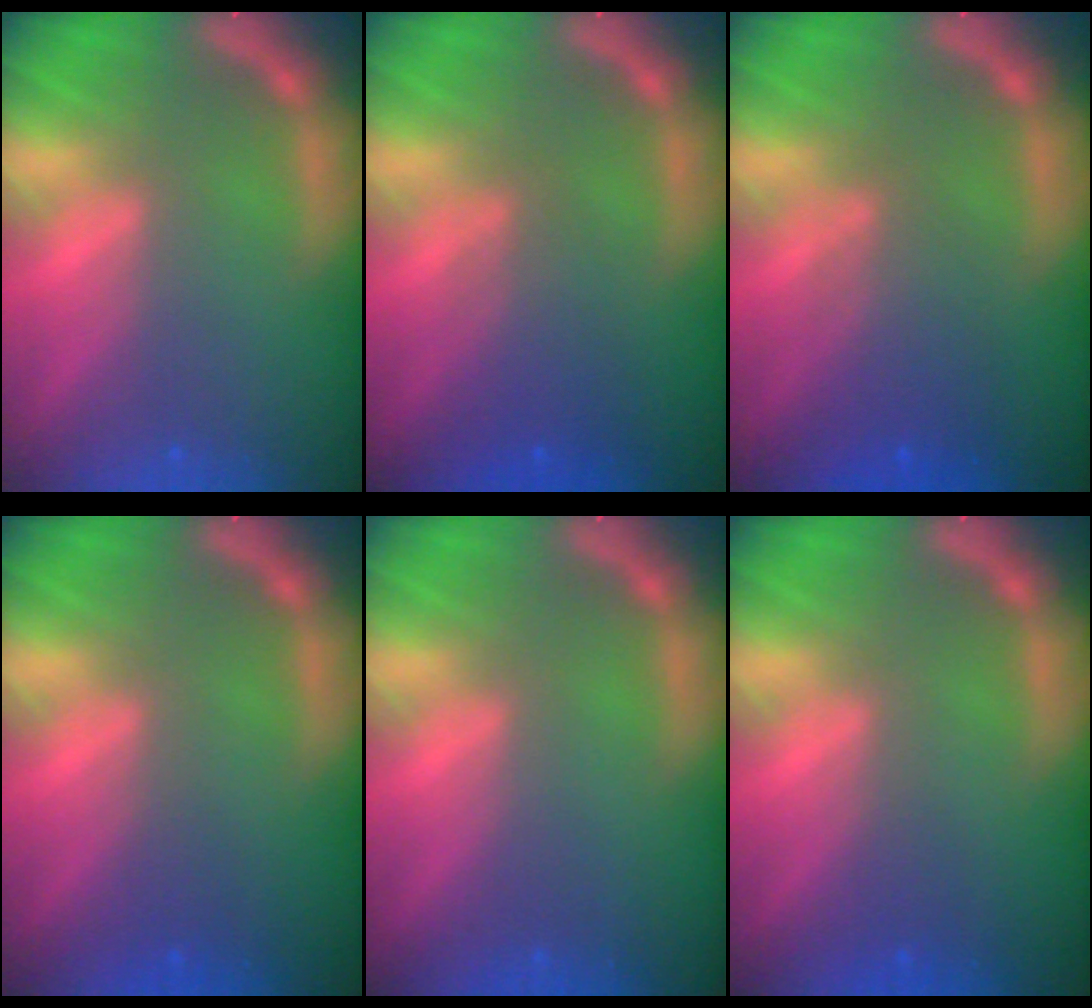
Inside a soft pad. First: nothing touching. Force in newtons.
{"total": 3.6}
{"total": 4.1}
{"total": 0.9}
{"total": 0.0}
{"total": 0.9}